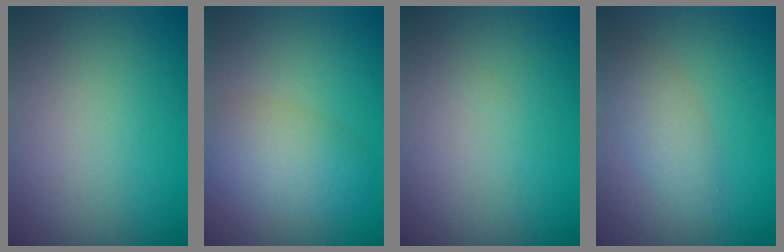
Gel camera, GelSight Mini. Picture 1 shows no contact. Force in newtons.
{"total": 4.3, "press": 4.3, "slide": 0.2}
{"total": 0.0}
{"total": 2.8, "press": 2.8, "slide": 0.0}